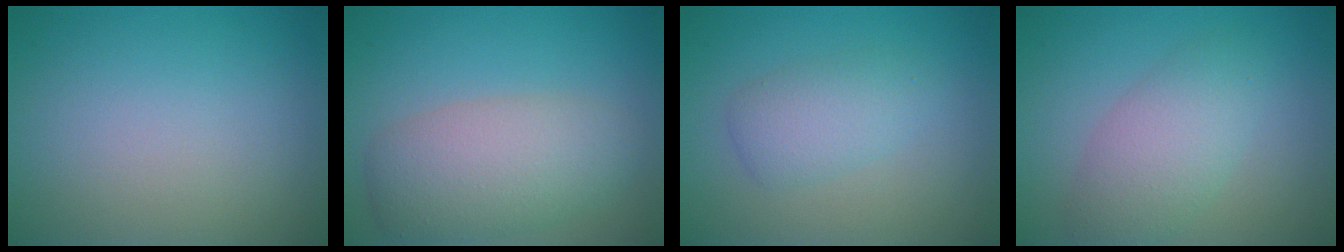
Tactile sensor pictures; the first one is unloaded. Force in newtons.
{"total": 5.7, "press": 5.6, "slide": 0.3}
{"total": 2.9, "press": 2.9, "slide": 0.0}
{"total": 4.2, "press": 4.2, "slide": 0.1}